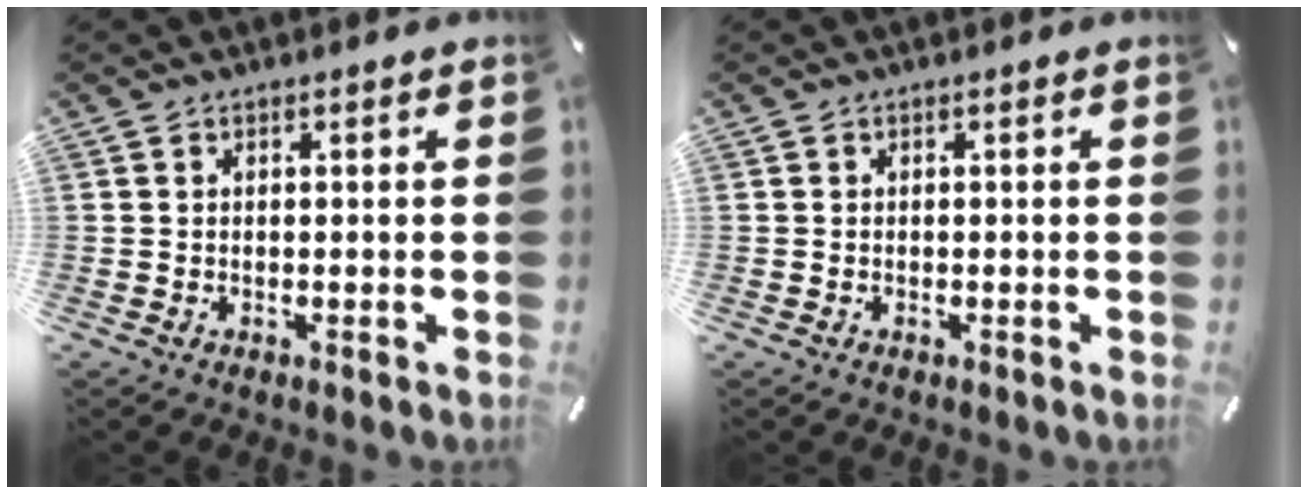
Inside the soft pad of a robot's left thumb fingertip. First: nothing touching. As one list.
[{"total": 0.0}]